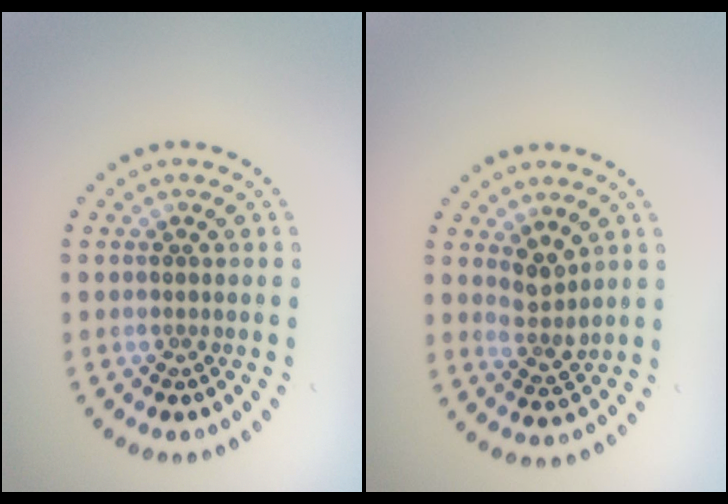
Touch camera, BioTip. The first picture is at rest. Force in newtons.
{"total": 2.2, "press": 1.9, "slide": 1.2}